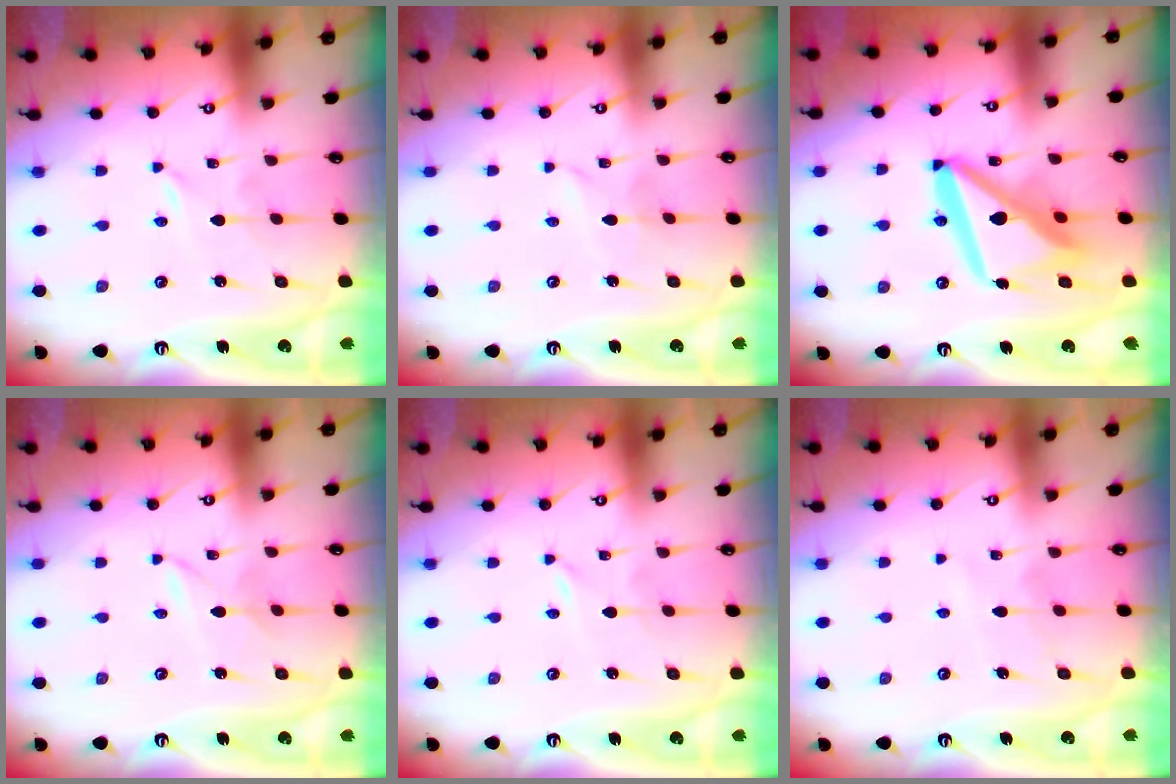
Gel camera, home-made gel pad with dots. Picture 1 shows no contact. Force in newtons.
{"total": 1.8, "press": 1.8, "slide": 0.2}
{"total": 15.8, "press": 15.7, "slide": 1.7}
{"total": 2.3, "press": 2.3, "slide": 0.3}
{"total": 0.0}
{"total": 6.0, "press": 6.0, "slide": 0.5}